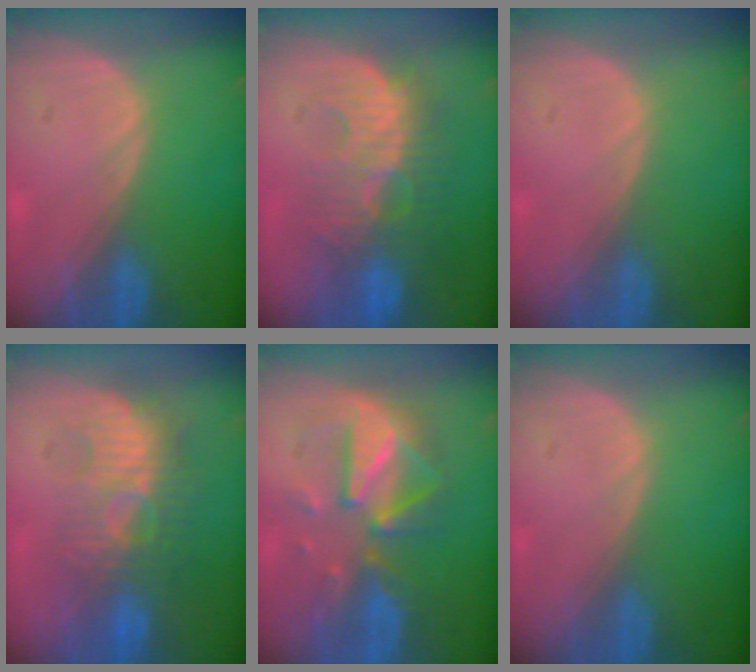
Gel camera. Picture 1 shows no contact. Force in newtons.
{"total": 9.6, "press": 9.3, "slide": 2.2}
{"total": 0.0}
{"total": 9.1, "press": 8.7, "slide": 2.7}
{"total": 8.8, "press": 8.8, "slide": 0.4}
{"total": 0.0}